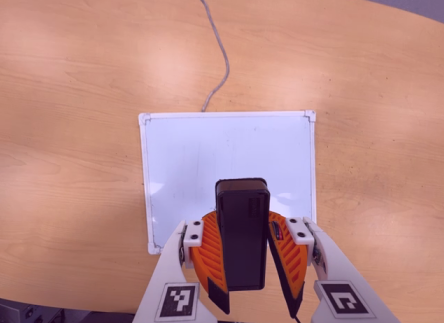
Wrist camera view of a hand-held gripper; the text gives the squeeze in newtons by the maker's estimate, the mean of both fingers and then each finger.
{"total": 10.8, "left": 10.9, "right": 10.7}